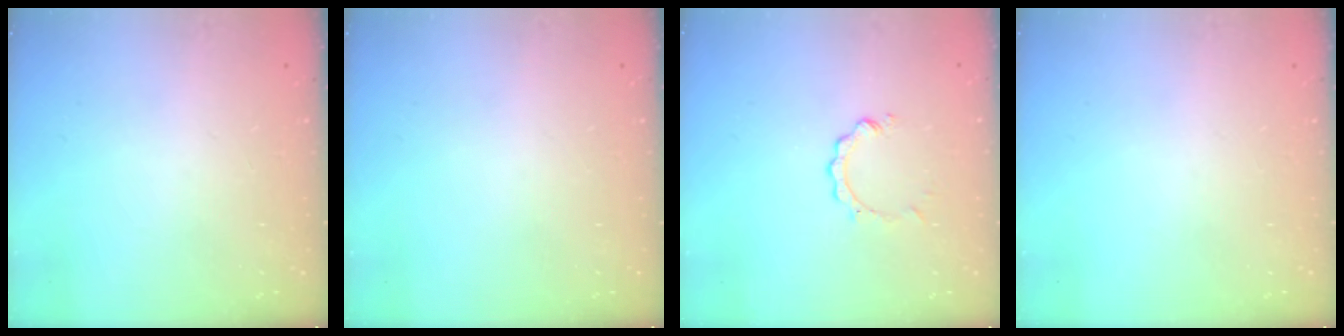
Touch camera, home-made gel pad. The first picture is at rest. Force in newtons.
{"total": 0.0}
{"total": 2.1, "press": 2.1, "slide": 0.2}
{"total": 0.0}